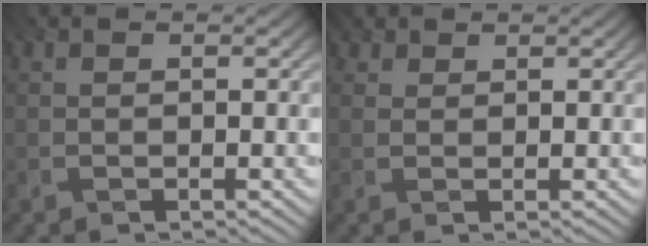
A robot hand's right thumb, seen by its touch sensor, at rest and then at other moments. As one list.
[{"total": 2.0, "force": [1.4, 1.2, 0.6], "torque": [-0.014, 0.001, 0.022]}]